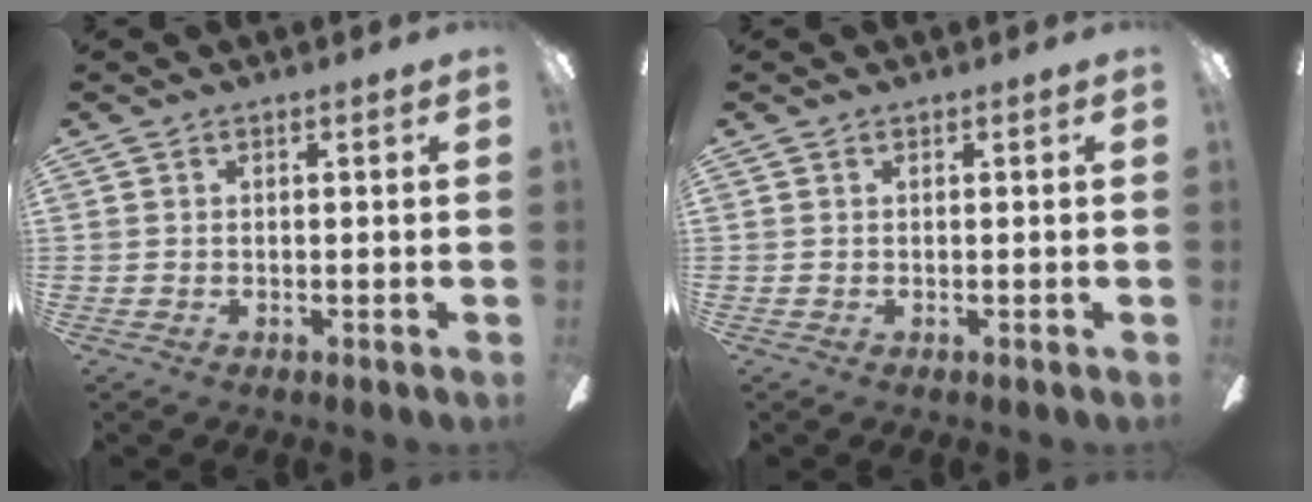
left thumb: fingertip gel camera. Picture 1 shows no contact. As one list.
[{"total": 0.0}]